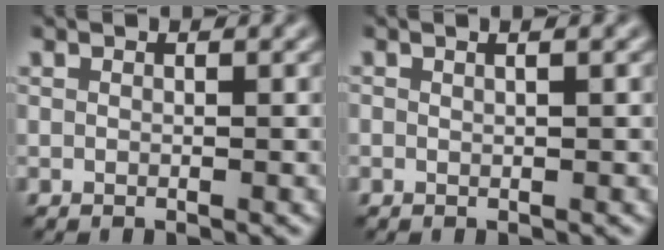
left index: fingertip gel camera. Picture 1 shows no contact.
{"total": 0.9, "force": [0.3, 0.4, 0.8], "torque": [-0.008, -0.001, -0.005]}